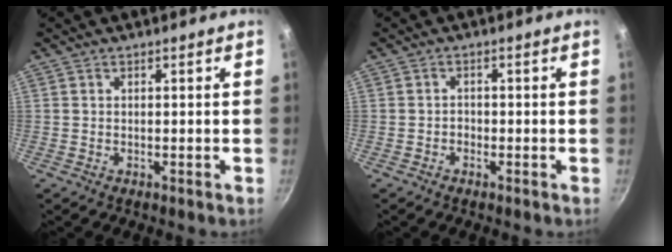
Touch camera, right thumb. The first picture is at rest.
{"total": 1.1, "force": [-0.7, 0.9, 0.3], "torque": [0.000, 0.007, -0.013]}